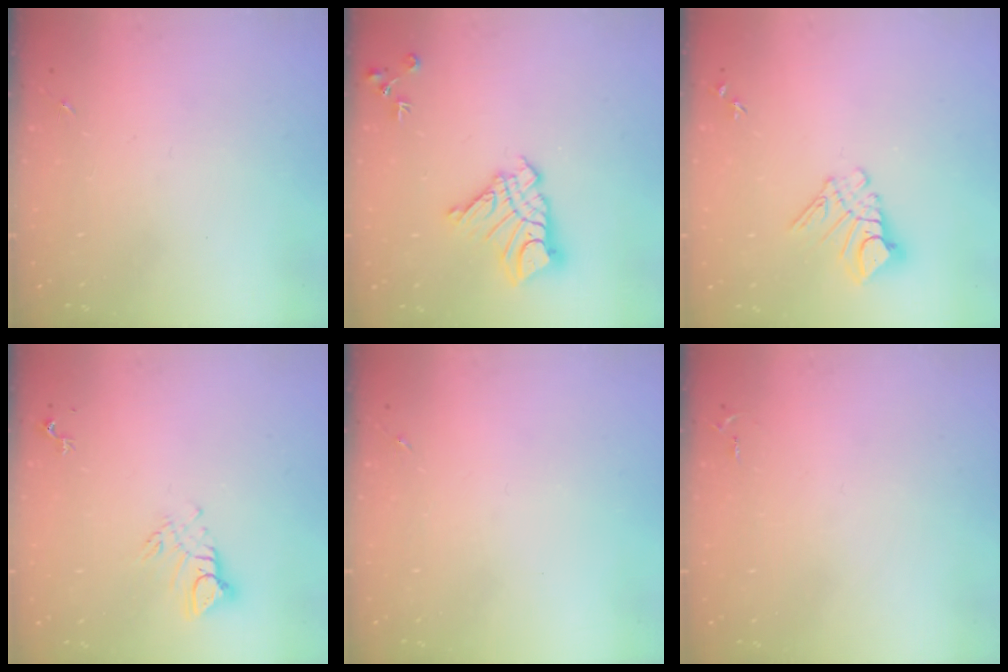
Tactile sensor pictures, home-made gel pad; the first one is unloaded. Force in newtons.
{"total": 13.7, "press": 13.6, "slide": 1.2}
{"total": 9.6, "press": 9.6, "slide": 1.0}
{"total": 6.8, "press": 6.8, "slide": 0.5}
{"total": 0.0}
{"total": 2.6, "press": 2.6, "slide": 0.4}